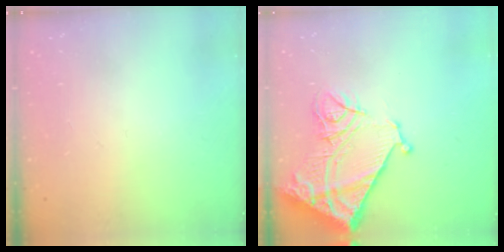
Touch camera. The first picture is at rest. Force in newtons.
{"total": 17.0, "press": 16.8, "slide": 2.0}